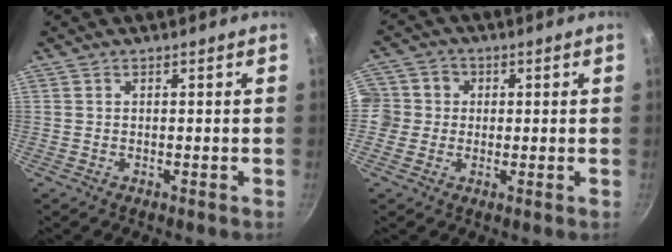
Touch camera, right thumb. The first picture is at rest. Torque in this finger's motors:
{"motor_torque": [0.19, 0.17, 0.67, 0.17, -0.02]}